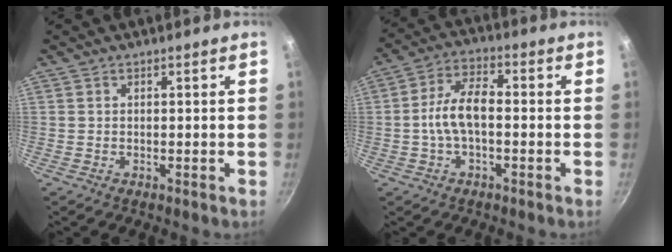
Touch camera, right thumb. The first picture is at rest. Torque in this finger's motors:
{"motor_torque": [0.24, -0.01, 0.98, -0.15, 0.07]}